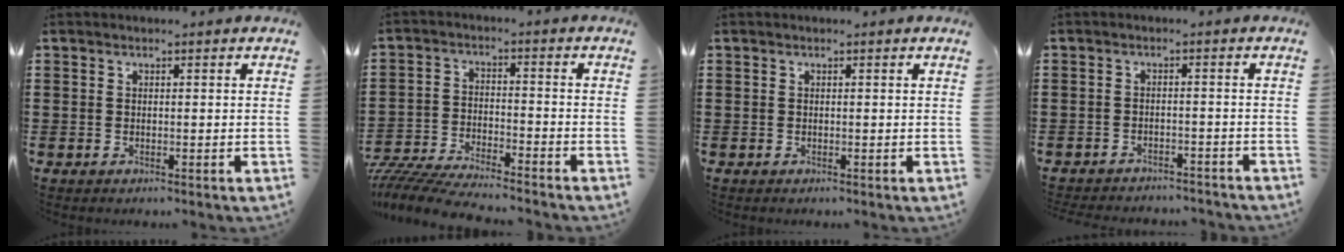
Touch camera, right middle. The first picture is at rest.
{"total": 6.4, "force": [-6.2, 0.2, 1.3], "torque": [-0.035, -0.002, -0.126]}
{"total": 0.0}
{"total": 2.5, "force": [-2.5, 0.2, 0.0], "torque": [-0.006, 0.000, -0.054]}